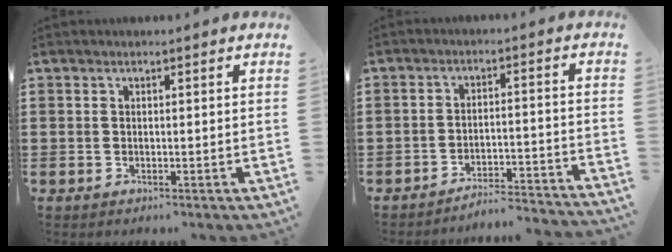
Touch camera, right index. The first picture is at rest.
{"total": 4.3, "force": [-4.2, -0.1, 0.8], "torque": [-0.019, -0.004, -0.089]}